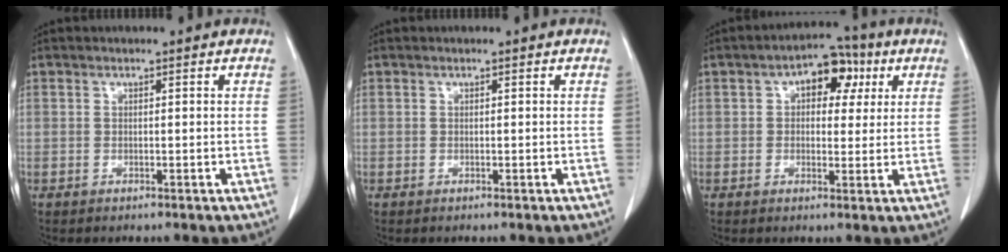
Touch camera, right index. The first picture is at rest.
{"total": 0.0}
{"total": 7.3, "force": [2.6, 4.1, 5.4], "torque": [-0.071, 0.027, 0.033]}